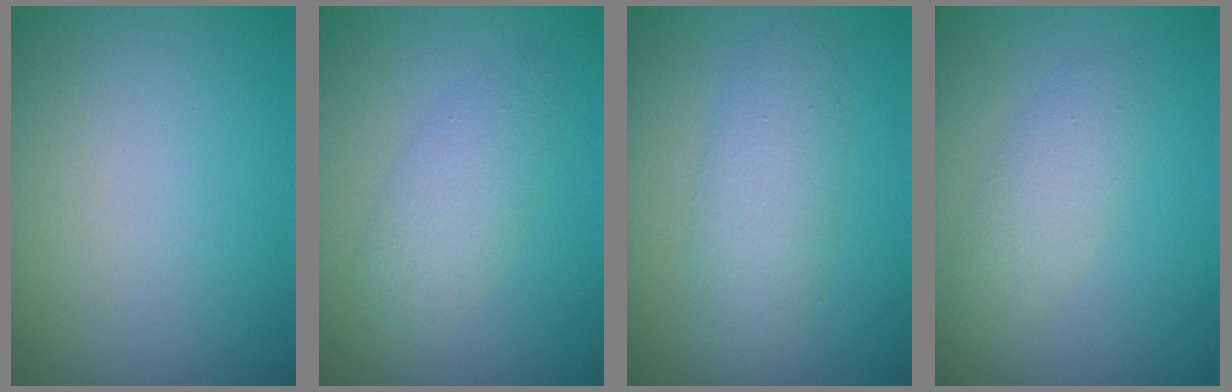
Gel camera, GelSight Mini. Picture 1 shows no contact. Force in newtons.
{"total": 3.0, "press": 3.0, "slide": 0.1}
{"total": 3.5, "press": 3.5, "slide": 0.1}
{"total": 2.4, "press": 2.4, "slide": 0.1}